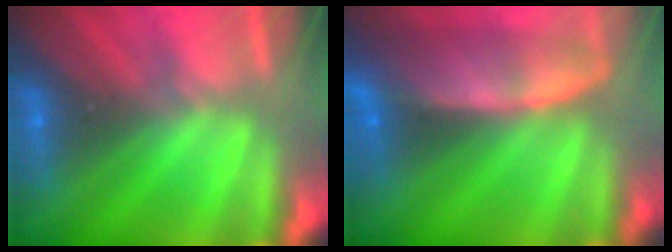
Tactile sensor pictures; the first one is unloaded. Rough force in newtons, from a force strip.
{"total": 7.8}